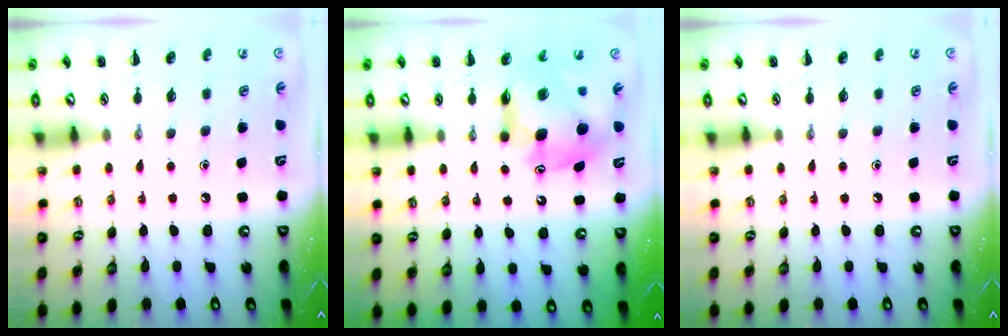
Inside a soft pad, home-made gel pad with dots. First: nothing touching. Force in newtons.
{"total": 9.5, "press": 9.1, "slide": 3.0}
{"total": 0.0}